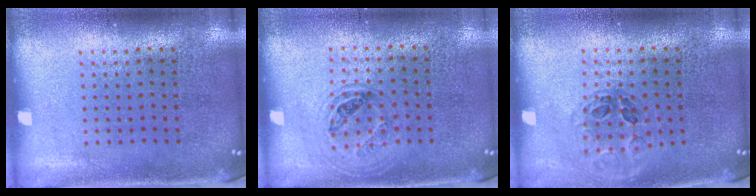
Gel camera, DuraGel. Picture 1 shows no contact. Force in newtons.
{"total": 1.0, "press": 0.9, "slide": 0.3}
{"total": 1.0, "press": 1.0, "slide": 0.3}